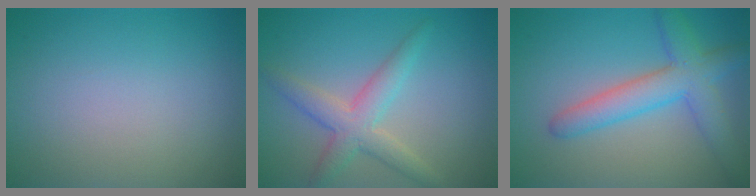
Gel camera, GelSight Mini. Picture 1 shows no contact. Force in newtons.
{"total": 3.8, "press": 3.8, "slide": 0.1}
{"total": 5.2, "press": 5.2, "slide": 0.1}